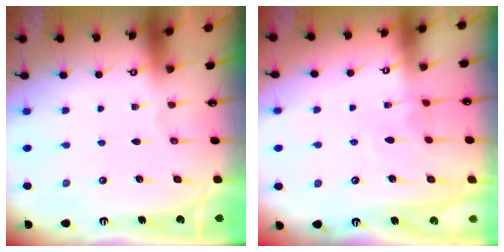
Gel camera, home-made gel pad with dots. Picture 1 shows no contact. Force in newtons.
{"total": 2.2, "press": 2.2, "slide": 0.4}